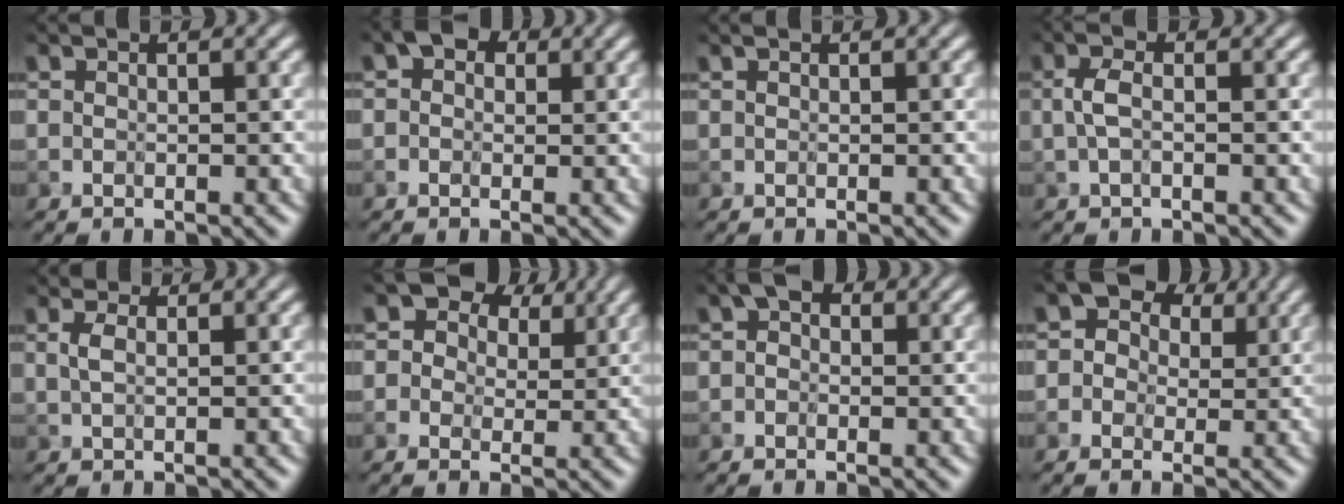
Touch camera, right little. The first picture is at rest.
{"total": 2.6, "force": [1.2, 1.7, 1.6], "torque": [-0.020, 0.006, 0.002]}
{"total": 0.0}
{"total": 2.0, "force": [-0.1, 0.8, 1.8], "torque": [-0.045, 0.003, -0.003]}
{"total": 1.5, "force": [0.6, 0.8, 1.1], "torque": [-0.028, 0.002, 0.014]}
{"total": 6.6, "force": [3.7, 4.6, 2.9], "torque": [-0.040, 0.013, 0.035]}
{"total": 2.0, "force": [0.7, 1.3, 1.3], "torque": [-0.017, 0.006, -0.004]}
{"total": 5.0, "force": [2.0, 3.8, 2.5], "torque": [-0.023, 0.009, -0.001]}